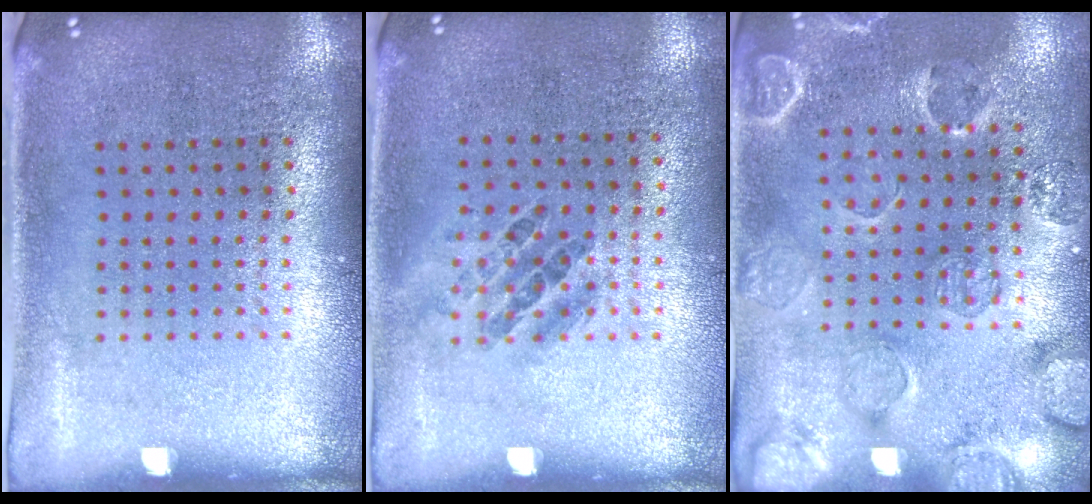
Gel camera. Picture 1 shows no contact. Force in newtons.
{"total": 0.9, "press": 0.8, "slide": 0.5}
{"total": 2.6, "press": 2.0, "slide": 1.7}